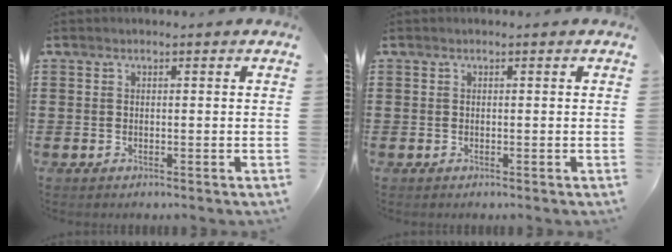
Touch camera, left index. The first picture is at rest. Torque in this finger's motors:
{"motor_torque": [-0.03, -0.02, 0.02, -0.01]}